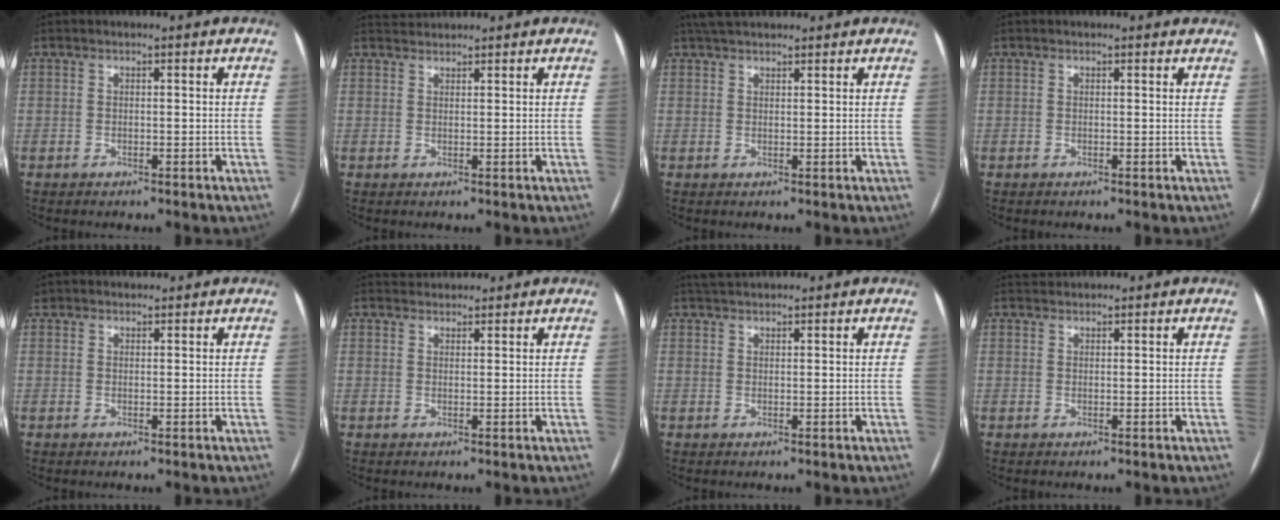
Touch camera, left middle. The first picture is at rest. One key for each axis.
{"total": 1.9, "fx": 1.8, "fy": 0.0, "fz": -0.3, "tx": -0.005, "ty": 0.015, "tz": 0.040}
{"total": 5.3, "fx": 4.5, "fy": 1.4, "fz": 2.3, "tx": -0.037, "ty": 0.036, "tz": 0.080}
{"total": 1.5, "fx": 1.4, "fy": 0.5, "fz": 0.1, "tx": -0.008, "ty": 0.001, "tz": 0.003}
{"total": 1.5, "fx": 1.4, "fy": 0.5, "fz": -0.2, "tx": -0.003, "ty": 0.015, "tz": 0.026}
{"total": 2.5, "fx": 2.5, "fy": 0.6, "fz": -0.1, "tx": -0.002, "ty": 0.023, "tz": 0.044}
{"total": 3.0, "fx": 2.8, "fy": 0.4, "fz": 0.8, "tx": -0.016, "ty": 0.025, "tz": 0.052}
{"total": 1.5, "fx": 1.5, "fy": 0.0, "fz": -0.2, "tx": -0.005, "ty": 0.015, "tz": 0.033}